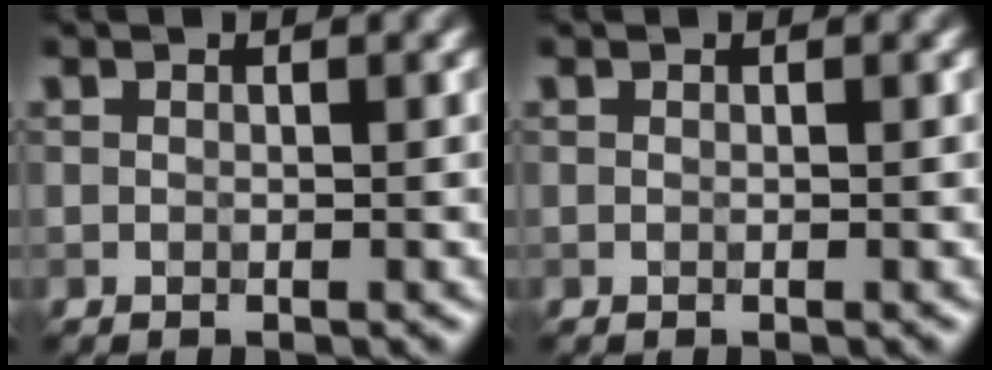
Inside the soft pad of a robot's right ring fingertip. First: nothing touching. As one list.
[{"total": 0.0}]